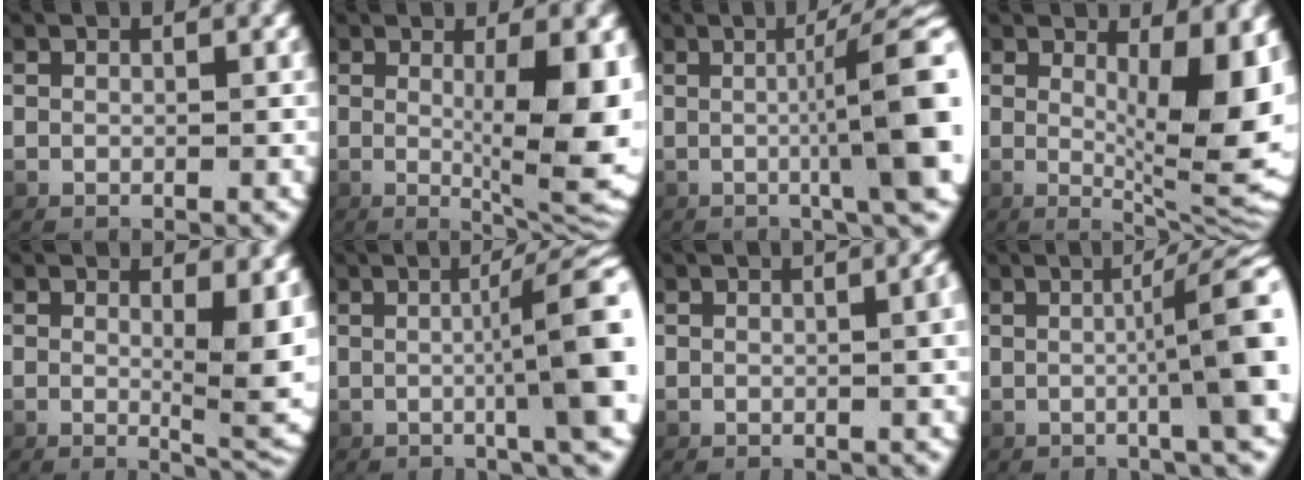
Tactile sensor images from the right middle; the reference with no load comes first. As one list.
[{"total": 9.3, "force": [-0.2, 2.7, 8.9], "torque": [-0.123, -0.025, 0.015]}, {"total": 8.9, "force": [0.1, 2.0, 8.7], "torque": [-0.102, 0.018, -0.003]}, {"total": 10.4, "force": [1.3, 3.5, 9.7], "torque": [-0.117, -0.022, 0.036]}, {"total": 4.5, "force": [0.6, 0.8, 4.4], "torque": [-0.059, -0.022, 0.018]}, {"total": 8.0, "force": [0.0, 1.8, 7.8], "torque": [-0.088, 0.022, -0.007]}, {"total": 1.6, "force": [0.2, 0.3, 1.5], "torque": [-0.013, 0.007, 0.001]}, {"total": 7.2, "force": [0.0, 1.5, 7.1], "torque": [-0.078, 0.024, -0.006]}]